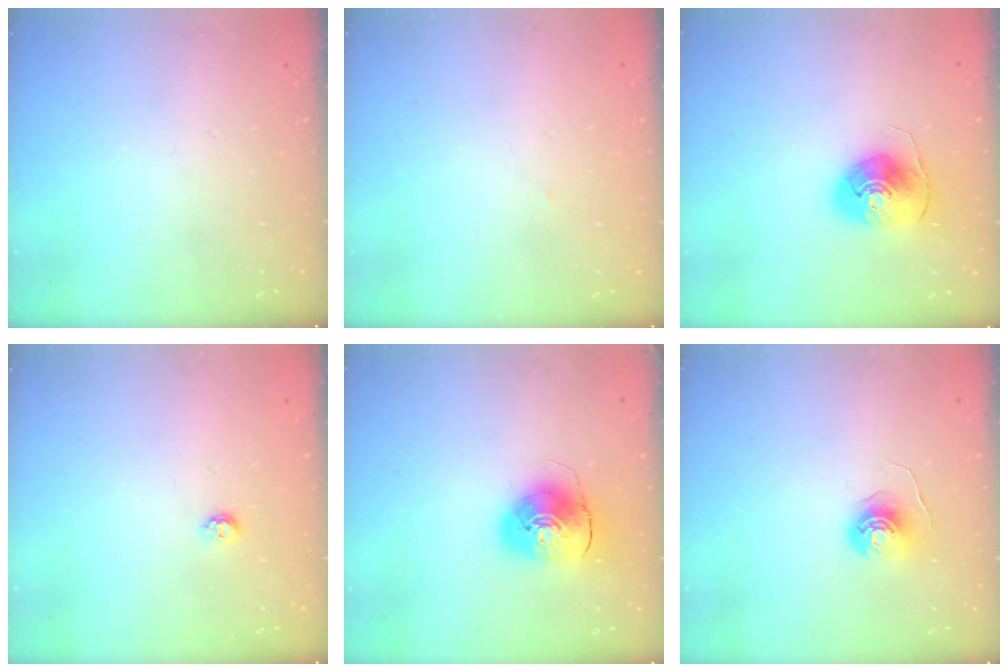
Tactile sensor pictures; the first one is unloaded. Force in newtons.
{"total": 1.3, "press": 1.3, "slide": 0.0}
{"total": 8.8, "press": 8.8, "slide": 0.8}
{"total": 4.3, "press": 4.2, "slide": 0.5}
{"total": 9.9, "press": 9.7, "slide": 1.7}
{"total": 6.4, "press": 6.4, "slide": 0.3}